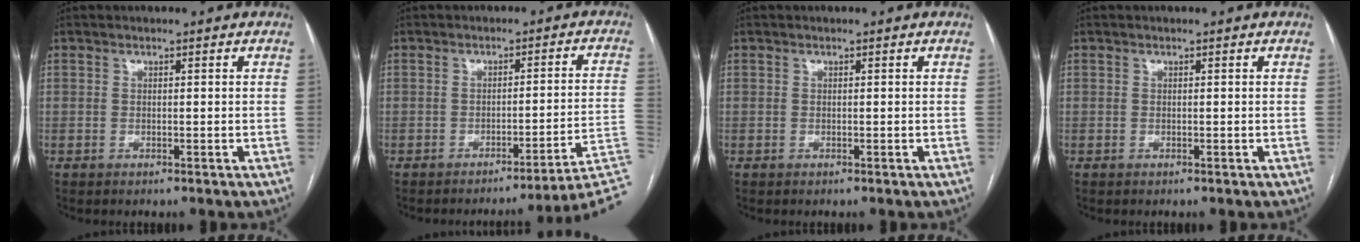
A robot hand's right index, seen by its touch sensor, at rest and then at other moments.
{"total": 11.5, "force": [-9.6, -3.5, 5.4], "torque": [-0.015, 0.011, -0.111]}
{"total": 0.0}
{"total": 0.0}